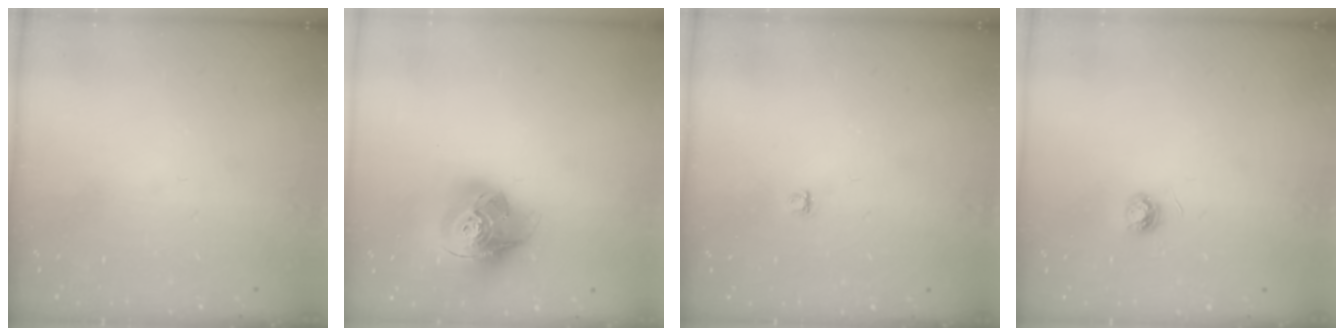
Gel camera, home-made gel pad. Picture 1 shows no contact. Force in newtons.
{"total": 17.1, "press": 17.0, "slide": 2.2}
{"total": 3.8, "press": 3.8, "slide": 0.5}
{"total": 3.9, "press": 3.9, "slide": 0.4}